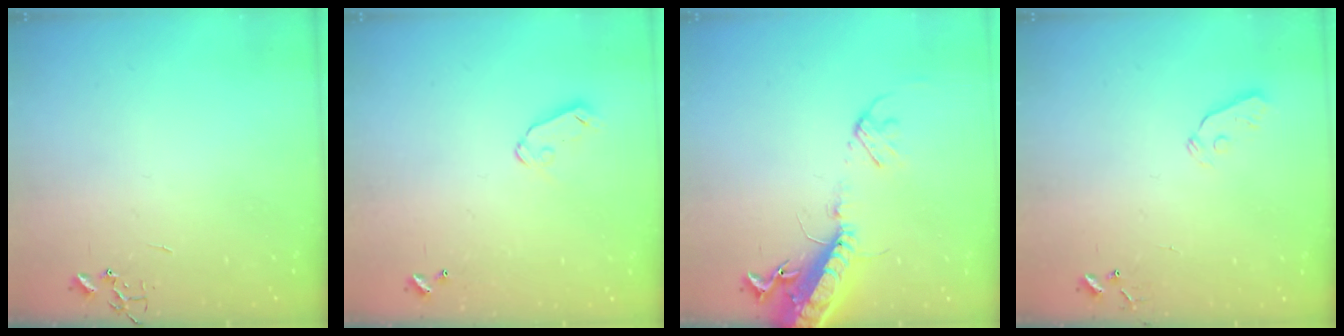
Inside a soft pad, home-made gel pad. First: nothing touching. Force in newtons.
{"total": 5.8, "press": 5.8, "slide": 0.5}
{"total": 17.4, "press": 16.9, "slide": 4.1}
{"total": 3.2, "press": 3.1, "slide": 0.6}